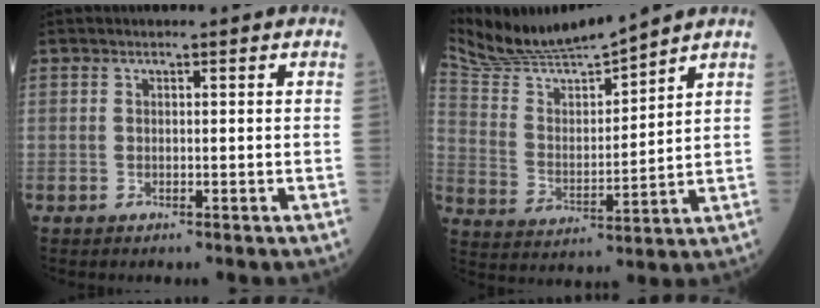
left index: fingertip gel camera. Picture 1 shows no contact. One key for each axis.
{"total": 10.6, "fx": 10.2, "fy": -1.0, "fz": 2.4, "tx": -0.061, "ty": 0.000, "tz": 0.210}